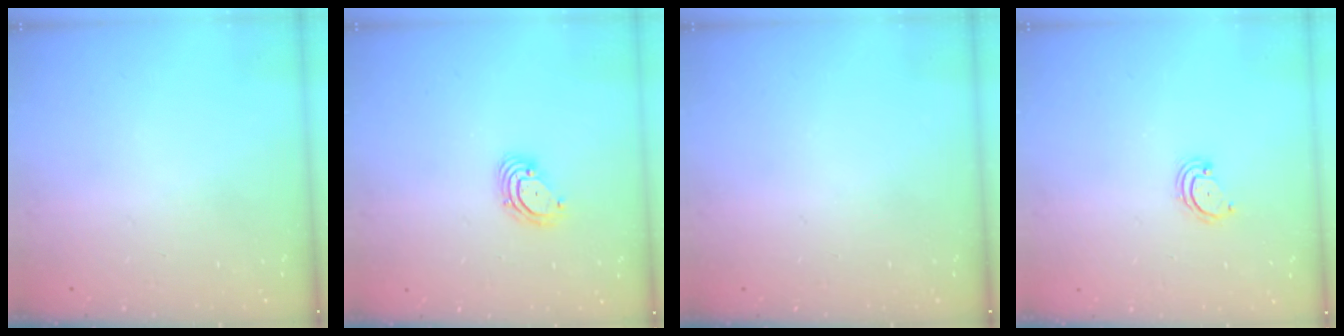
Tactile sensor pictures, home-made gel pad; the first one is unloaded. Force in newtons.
{"total": 3.7, "press": 3.7, "slide": 0.1}
{"total": 0.0}
{"total": 2.8, "press": 2.8, "slide": 0.3}